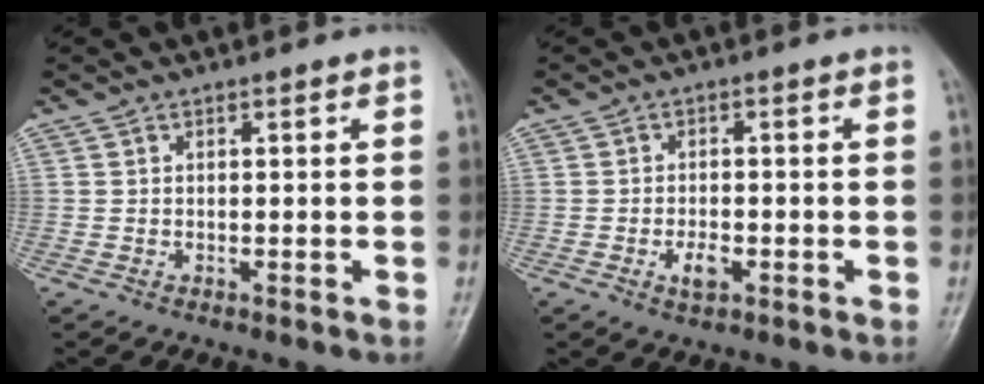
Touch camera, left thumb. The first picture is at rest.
{"total": 3.4, "force": [-1.3, 1.8, 2.5], "torque": [-0.041, 0.005, -0.021]}